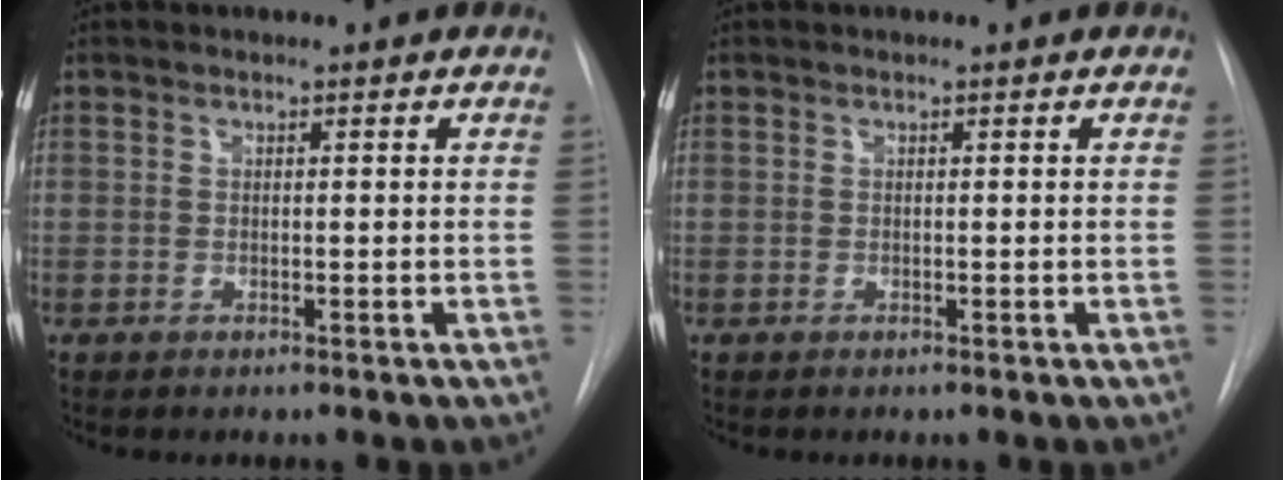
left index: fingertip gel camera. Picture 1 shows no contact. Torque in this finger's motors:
{"motor_torque": [0.00, 0.00, 0.00, 0.00]}